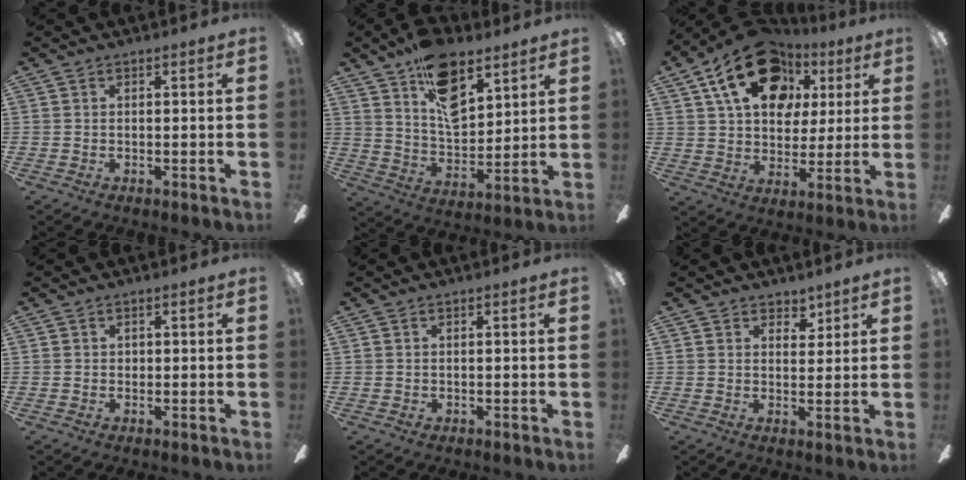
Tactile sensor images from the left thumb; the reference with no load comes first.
{"total": 15.5, "force": [9.4, 8.0, 9.4], "torque": [-0.147, -0.040, 0.168]}
{"total": 20.5, "force": [9.9, 13.1, 12.4], "torque": [-0.194, -0.032, 0.176]}
{"total": 1.0, "force": [-0.2, 0.9, 0.3], "torque": [-0.007, 0.005, -0.005]}
{"total": 0.7, "force": [-0.3, 0.6, 0.4], "torque": [-0.007, 0.004, -0.006]}
{"total": 3.3, "force": [2.7, 1.8, 0.6], "torque": [0.006, -0.014, 0.045]}